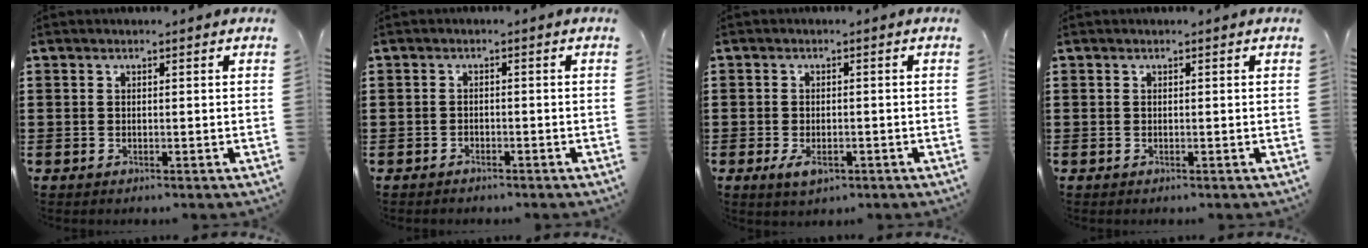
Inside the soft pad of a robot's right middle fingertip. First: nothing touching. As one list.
[{"total": 1.2, "force": [-1.1, 0.5, -0.1], "torque": [0.000, 0.005, -0.026]}, {"total": 2.7, "force": [-1.2, 1.4, 1.9], "torque": [-0.047, -0.006, -0.026]}, {"total": 0.0}]